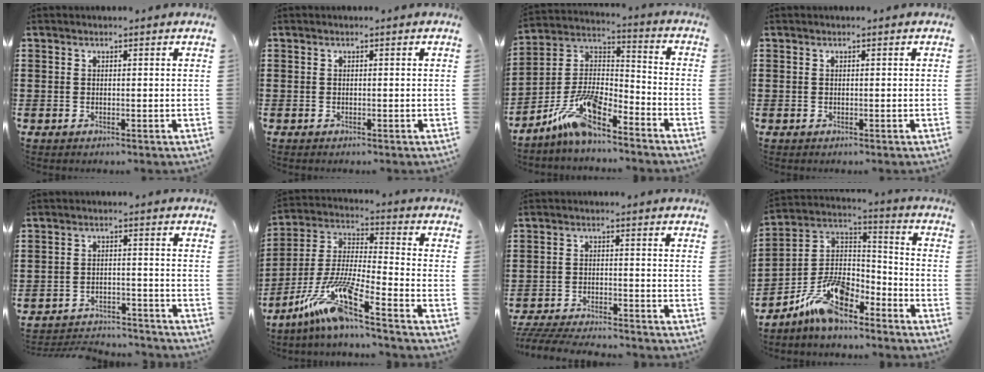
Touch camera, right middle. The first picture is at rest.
{"total": 0.0}
{"total": 11.7, "force": [-8.8, 2.8, 7.2], "torque": [-0.158, 0.012, -0.174]}
{"total": 0.0}
{"total": 3.7, "force": [-3.7, 0.5, 0.2], "torque": [-0.008, 0.005, -0.079]}
{"total": 12.7, "force": [-9.0, 0.3, 8.9], "torque": [-0.201, -0.015, -0.185]}
{"total": 5.1, "force": [-5.0, 0.3, 1.1], "torque": [-0.029, -0.005, -0.102]}
{"total": 12.0, "force": [-9.3, 4.0, 6.5], "torque": [-0.137, 0.025, -0.184]}